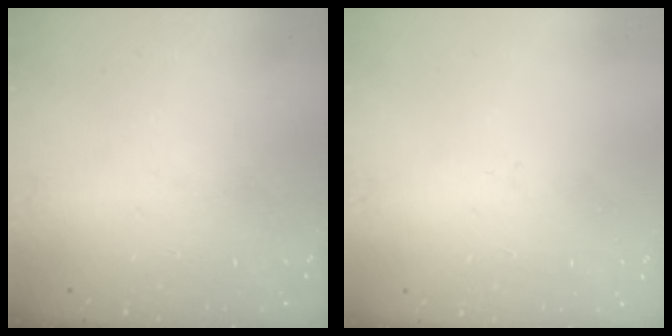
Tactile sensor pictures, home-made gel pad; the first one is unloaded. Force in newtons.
{"total": 0.0}